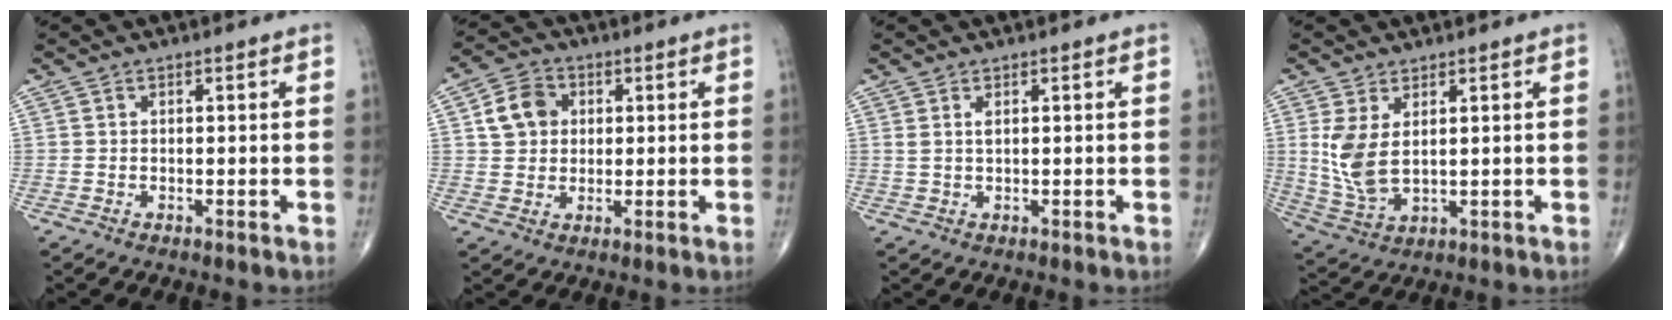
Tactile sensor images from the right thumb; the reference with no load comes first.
{"total": 7.2, "force": [1.6, 6.0, 3.6], "torque": [-0.046, 0.004, 0.023]}
{"total": 1.2, "force": [0.5, 0.3, 1.0], "torque": [-0.024, 0.003, 0.012]}
{"total": 8.0, "force": [1.8, 4.2, 6.5], "torque": [-0.139, -0.012, 0.051]}